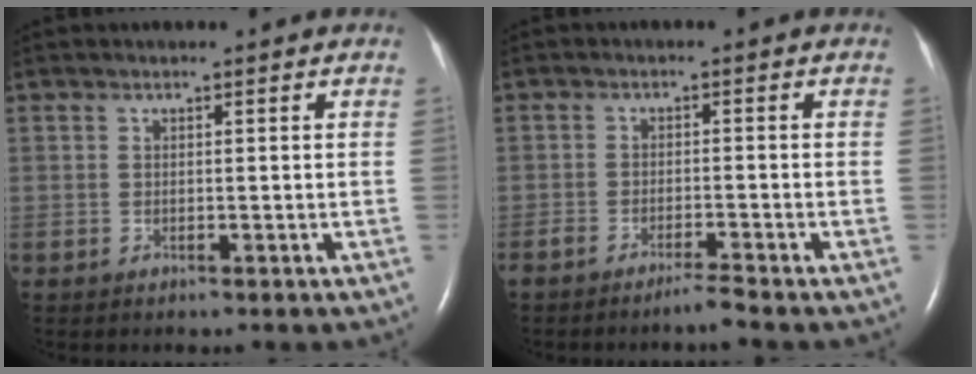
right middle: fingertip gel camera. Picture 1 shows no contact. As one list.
[{"total": 2.4, "force": [-2.1, -0.6, 1.0], "torque": [-0.021, -0.004, -0.042]}]